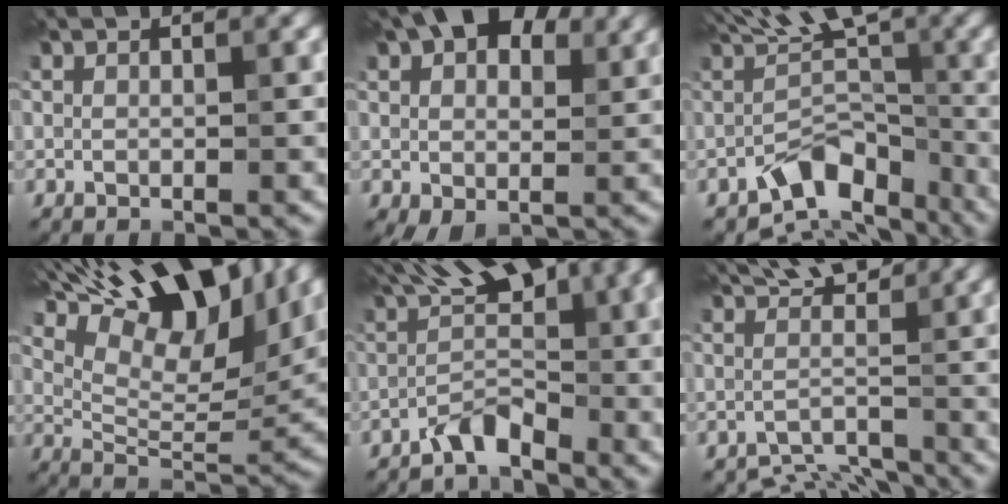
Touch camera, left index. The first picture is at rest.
{"total": 9.0, "force": [3.1, 5.6, 6.4], "torque": [-0.094, 0.015, 0.045]}
{"total": 6.5, "force": [-3.2, 3.6, 4.4], "torque": [-0.043, 0.006, -0.059]}
{"total": 14.8, "force": [9.4, 5.0, 10.3], "torque": [-0.165, 0.029, 0.161]}
{"total": 6.9, "force": [-2.8, 2.9, 5.6], "torque": [-0.069, 0.022, -0.063]}
{"total": 3.4, "force": [-0.8, 1.7, 2.8], "torque": [-0.031, -0.005, -0.015]}